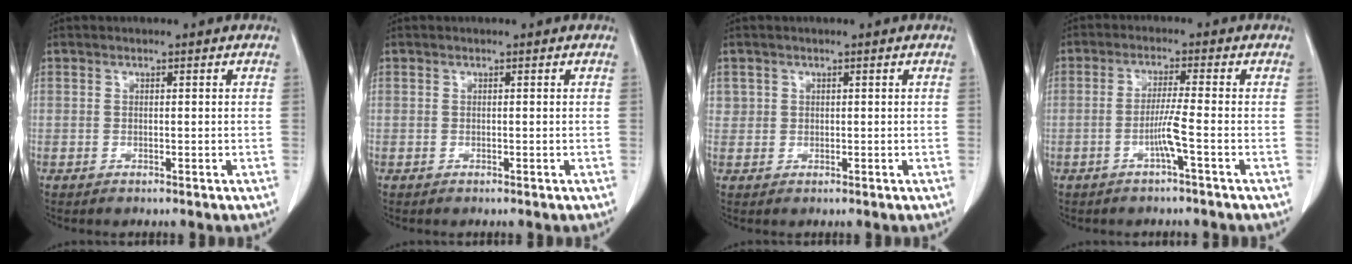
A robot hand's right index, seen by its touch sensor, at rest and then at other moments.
{"total": 0.0}
{"total": 1.3, "force": [0.6, 1.2, 0.0], "torque": [0.015, 0.003, 0.006]}
{"total": 3.9, "force": [-1.5, -0.9, 3.5], "torque": [-0.070, -0.001, -0.030]}